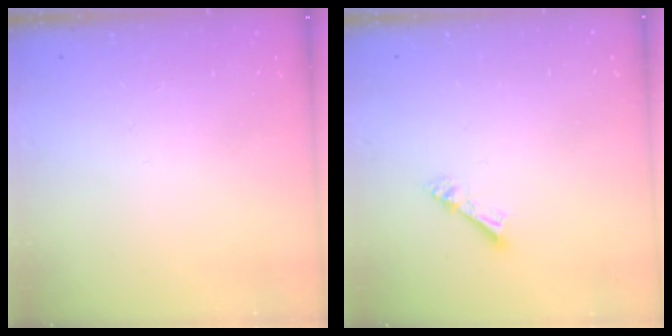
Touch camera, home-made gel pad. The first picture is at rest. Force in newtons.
{"total": 4.3, "press": 4.3, "slide": 0.2}